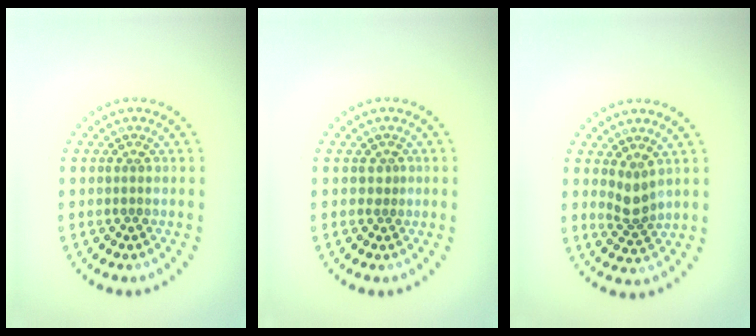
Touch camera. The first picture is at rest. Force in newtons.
{"total": 0.7, "press": 0.4, "slide": 0.6}
{"total": 2.0, "press": 1.6, "slide": 1.3}